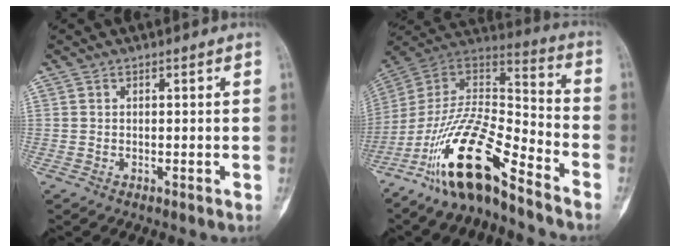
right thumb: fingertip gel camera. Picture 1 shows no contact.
{"total": 19.4, "force": [-12.8, 5.2, 13.5], "torque": [-0.250, 0.088, -0.231]}